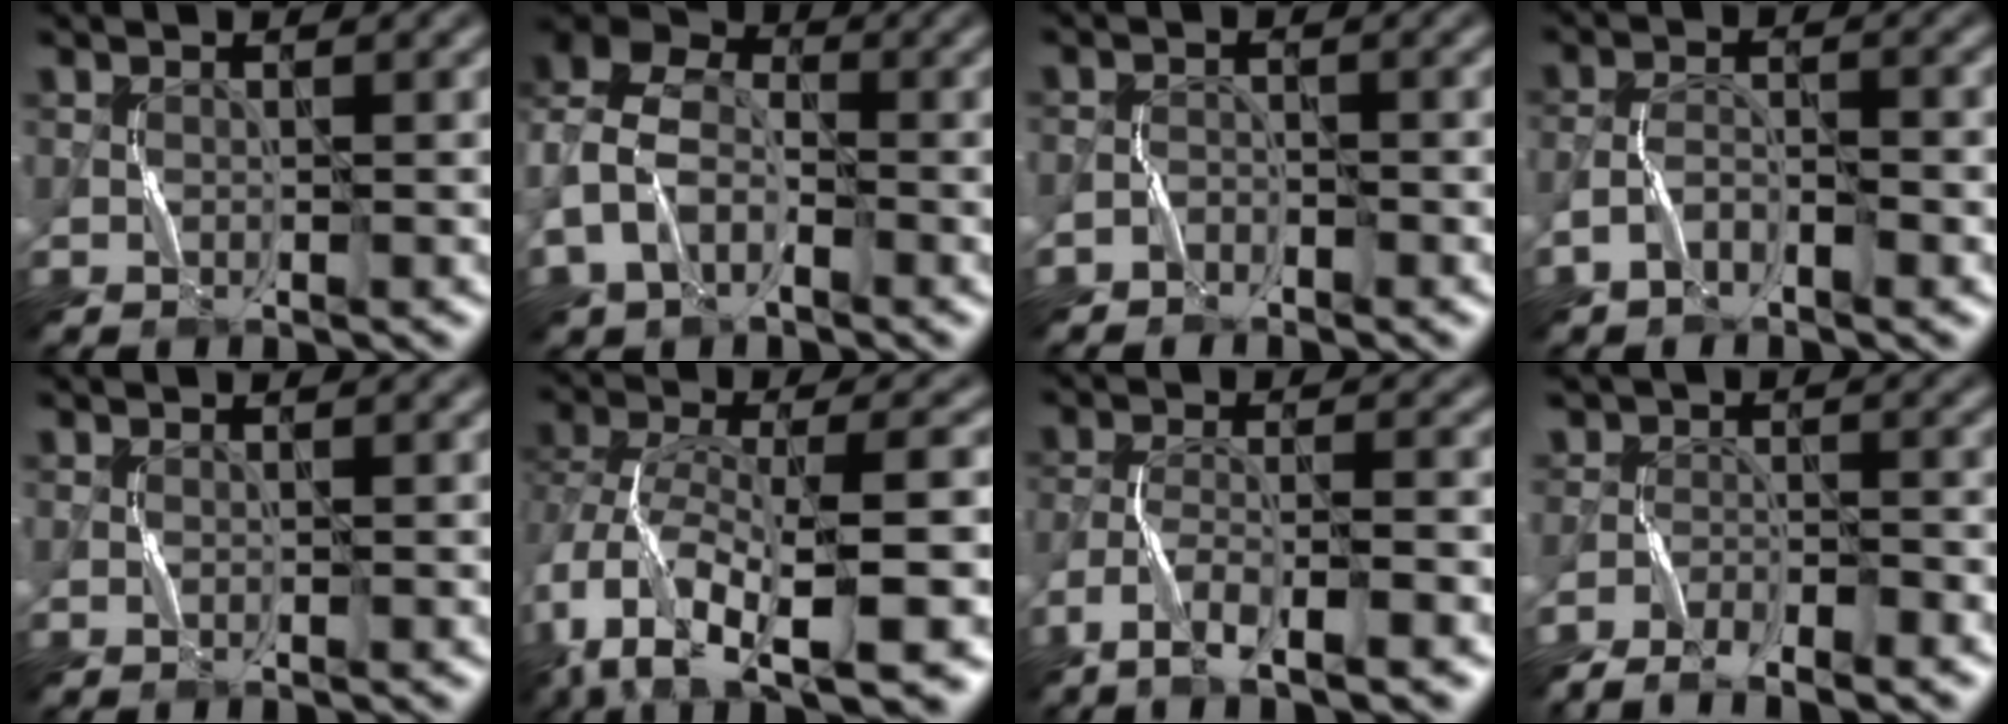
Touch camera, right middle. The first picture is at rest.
{"total": 8.6, "force": [-1.7, 6.3, 5.6], "torque": [-0.145, 0.008, -0.053]}
{"total": 1.3, "force": [-1.2, 0.6, 0.1], "torque": [0.000, 0.008, -0.025]}
{"total": 3.1, "force": [-1.9, 1.2, 2.1], "torque": [-0.042, 0.009, -0.042]}
{"total": 0.0}
{"total": 11.7, "force": [-5.1, 5.0, 9.2], "torque": [-0.173, -0.002, -0.079]}
{"total": 6.4, "force": [-4.3, 1.4, 4.5], "torque": [-0.080, 0.001, -0.076]}
{"total": 5.0, "force": [-4.3, 1.7, 1.8], "torque": [-0.028, -0.004, -0.078]}